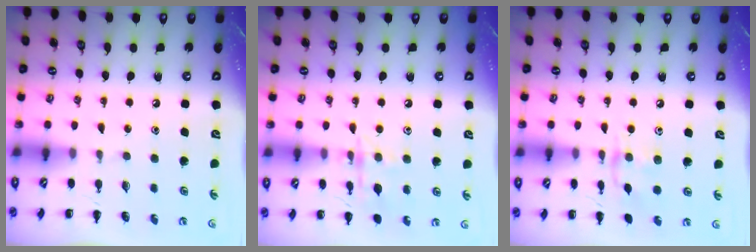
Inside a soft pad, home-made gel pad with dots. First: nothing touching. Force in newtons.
{"total": 10.8, "press": 10.7, "slide": 1.0}
{"total": 7.8, "press": 7.7, "slide": 1.0}